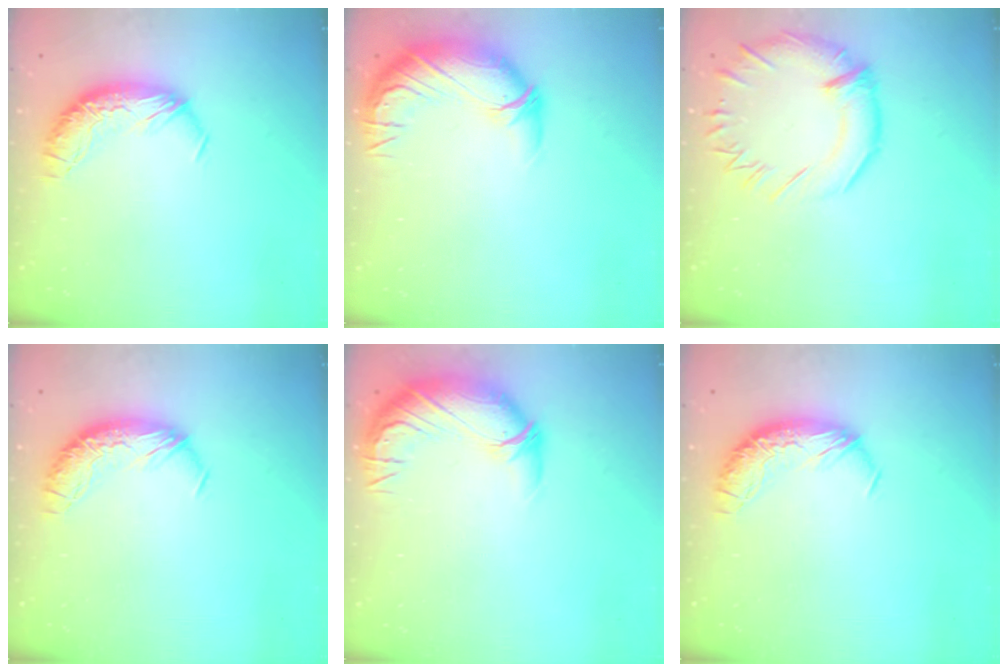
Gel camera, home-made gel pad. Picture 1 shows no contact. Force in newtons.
{"total": 2.8, "press": 0.5, "slide": 2.8}
{"total": 4.5, "press": 4.0, "slide": 2.1}
{"total": 0.0}
{"total": 2.8, "press": 0.5, "slide": 2.8}
{"total": 0.0}